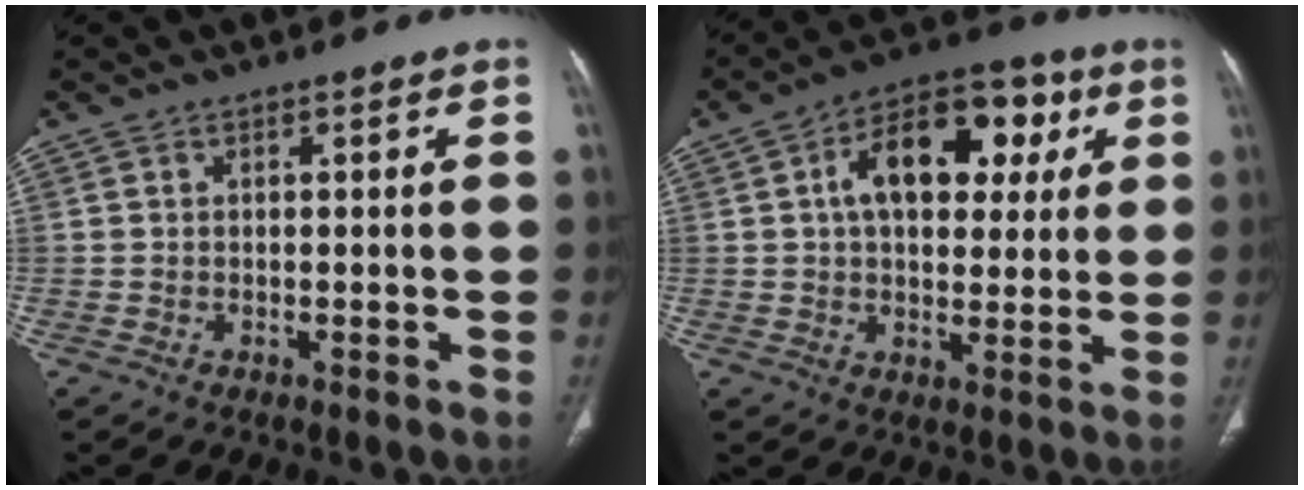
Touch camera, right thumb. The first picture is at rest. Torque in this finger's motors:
{"motor_torque": [1.77, 2.09, 1.27, 0.11, 0.09]}